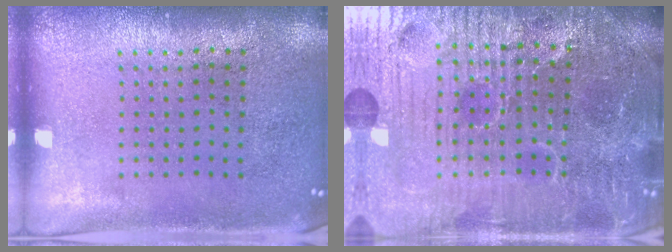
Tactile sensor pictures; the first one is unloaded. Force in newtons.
{"total": 6.1, "press": 5.8, "slide": 2.0}